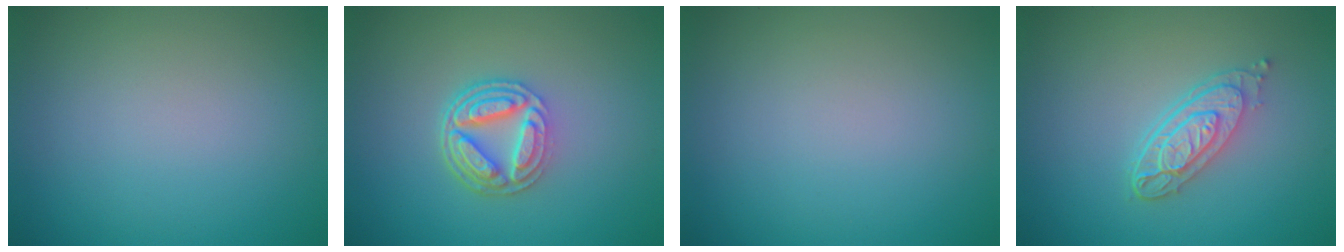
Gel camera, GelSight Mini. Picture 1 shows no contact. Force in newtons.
{"total": 5.0, "press": 3.8, "slide": 3.3}
{"total": 0.0}
{"total": 4.1, "press": 3.0, "slide": 2.7}